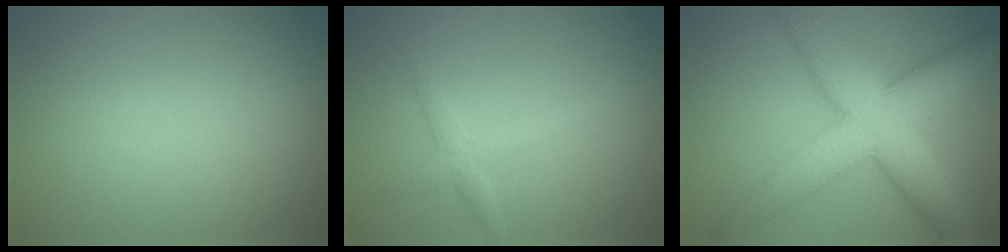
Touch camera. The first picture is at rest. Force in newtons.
{"total": 1.9, "press": 1.9, "slide": 0.0}
{"total": 8.5, "press": 8.5, "slide": 0.3}